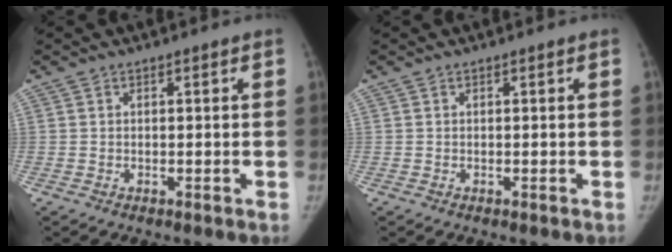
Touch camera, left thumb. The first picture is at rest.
{"total": 0.0}